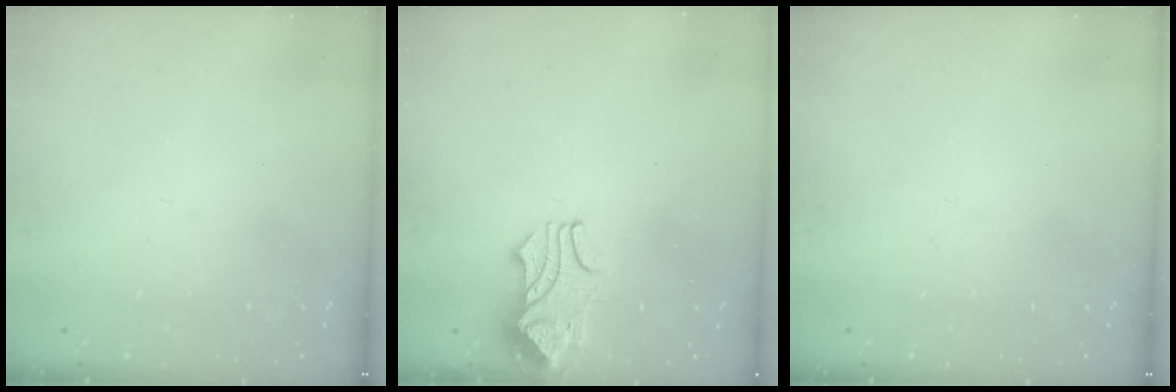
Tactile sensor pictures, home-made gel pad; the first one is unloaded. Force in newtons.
{"total": 2.2, "press": 2.1, "slide": 0.8}
{"total": 0.0}